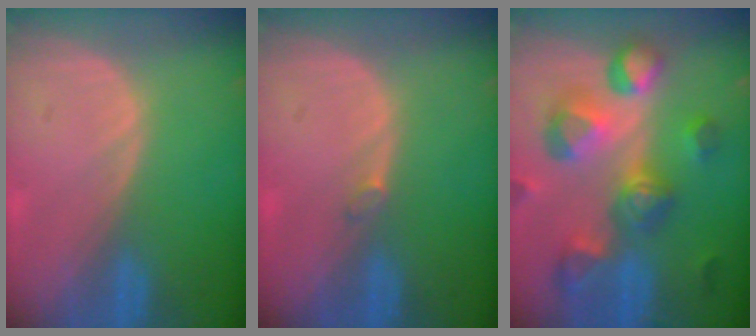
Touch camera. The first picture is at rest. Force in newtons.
{"total": 0.8, "press": 0.8, "slide": 0.2}
{"total": 11.2, "press": 10.1, "slide": 5.0}